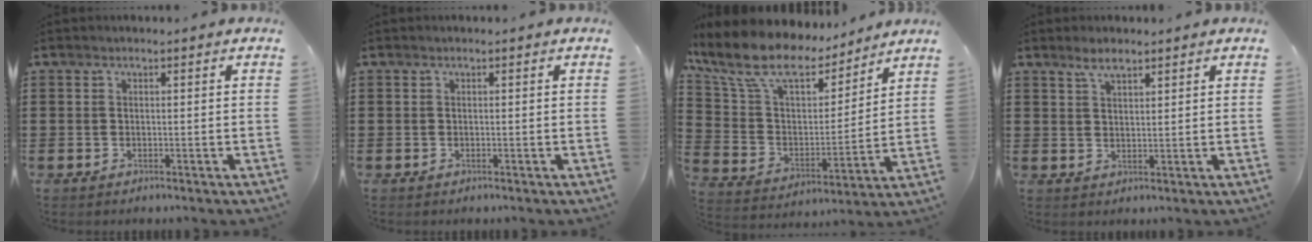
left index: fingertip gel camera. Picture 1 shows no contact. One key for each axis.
{"total": 0.0}
{"total": 12.1, "fx": 9.4, "fy": 4.4, "fz": 6.2, "tx": -0.161, "ty": -0.052, "tz": 0.166}
{"total": 3.1, "fx": 2.3, "fy": 0.9, "fz": 1.9, "tx": -0.042, "ty": 0.003, "tz": 0.042}